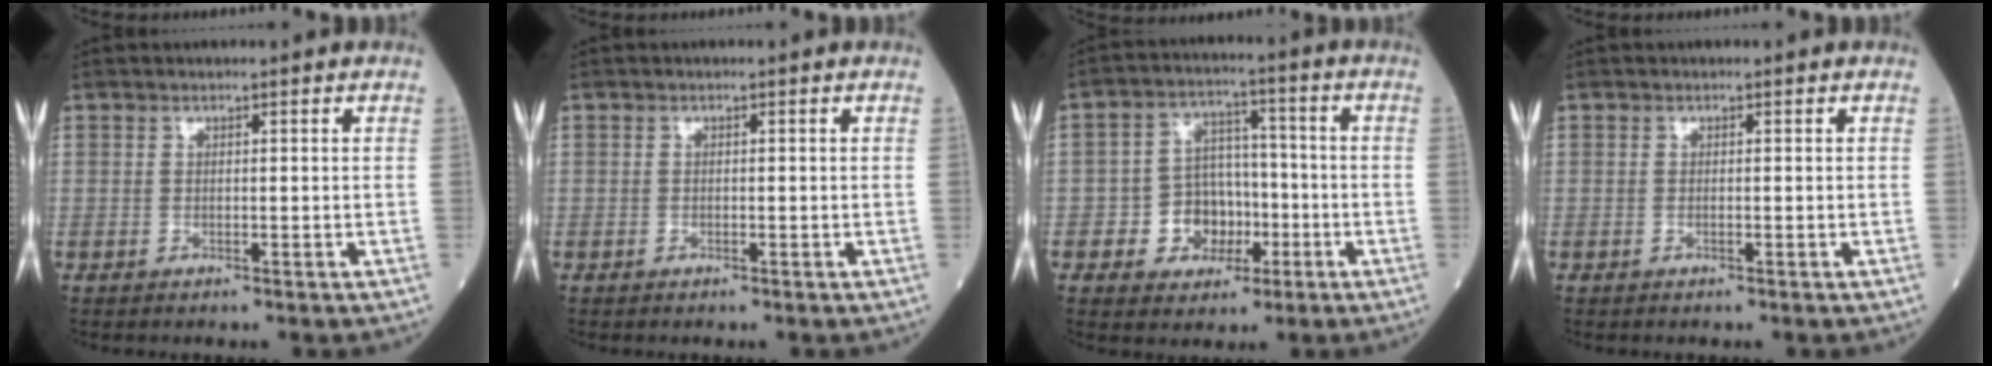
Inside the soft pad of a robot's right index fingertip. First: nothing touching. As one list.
[{"total": 0.0}, {"total": 7.6, "force": [-2.4, 6.2, 3.7], "torque": [-0.064, 0.023, -0.037]}, {"total": 0.0}]